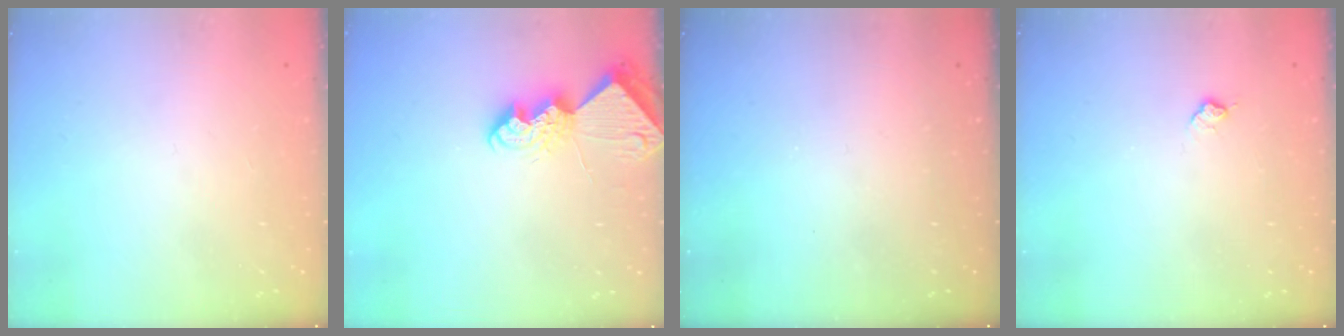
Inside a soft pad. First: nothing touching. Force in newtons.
{"total": 7.9, "press": 7.9, "slide": 0.7}
{"total": 0.0}
{"total": 5.7, "press": 5.7, "slide": 0.7}